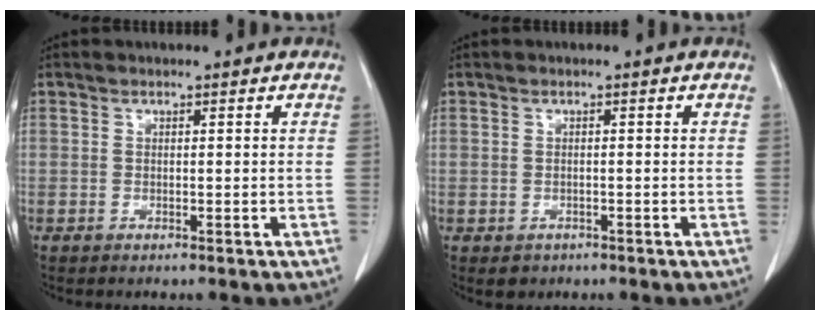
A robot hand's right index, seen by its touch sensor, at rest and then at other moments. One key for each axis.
{"total": 2.8, "fx": -1.3, "fy": 2.4, "fz": 0.7, "tx": -0.006, "ty": 0.002, "tz": -0.009}